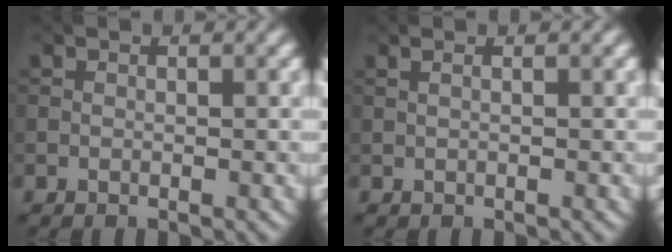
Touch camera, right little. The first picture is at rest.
{"total": 1.5, "force": [0.8, 0.7, 1.1], "torque": [-0.007, 0.002, -0.006]}